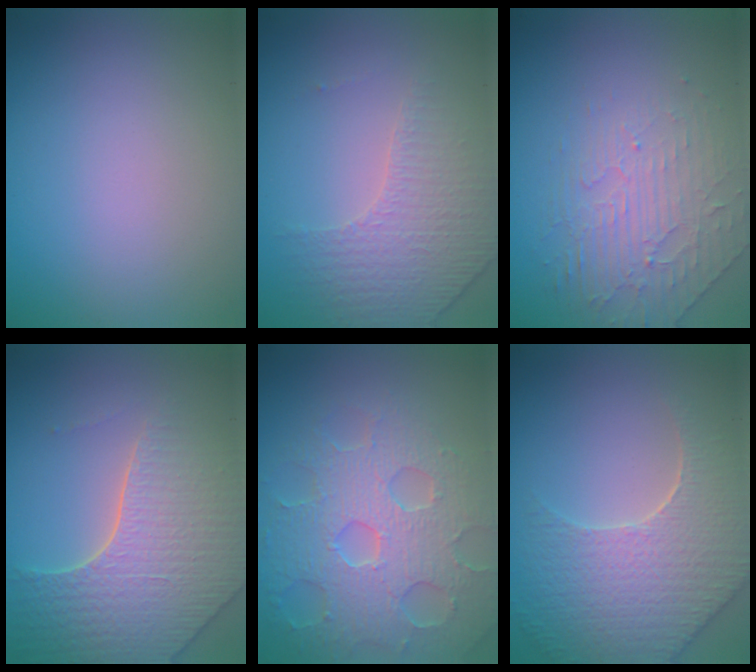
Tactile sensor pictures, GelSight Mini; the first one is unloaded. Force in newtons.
{"total": 4.4, "press": 3.0, "slide": 3.3}
{"total": 2.5, "press": 1.8, "slide": 1.6}
{"total": 6.1, "press": 5.1, "slide": 3.3}
{"total": 7.3, "press": 5.7, "slide": 4.5}
{"total": 6.6, "press": 5.4, "slide": 3.8}